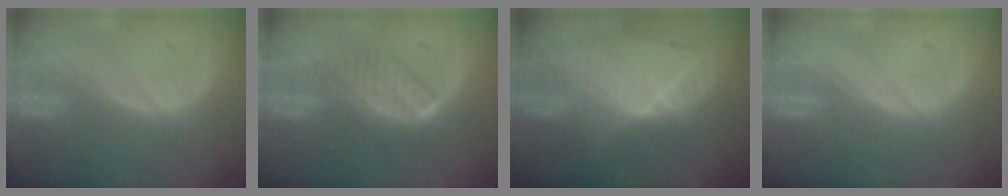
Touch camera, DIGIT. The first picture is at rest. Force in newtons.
{"total": 6.6, "press": 6.0, "slide": 2.9}
{"total": 9.1, "press": 8.1, "slide": 4.0}
{"total": 0.0}